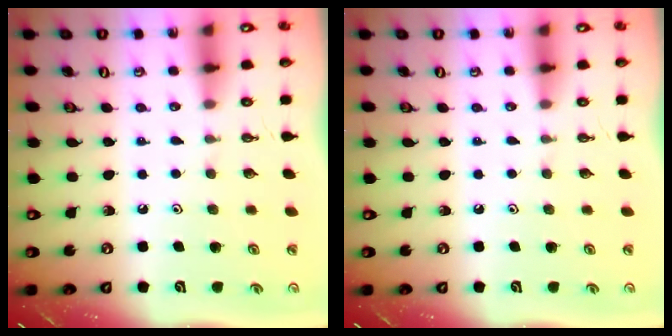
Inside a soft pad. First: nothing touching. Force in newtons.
{"total": 0.0}